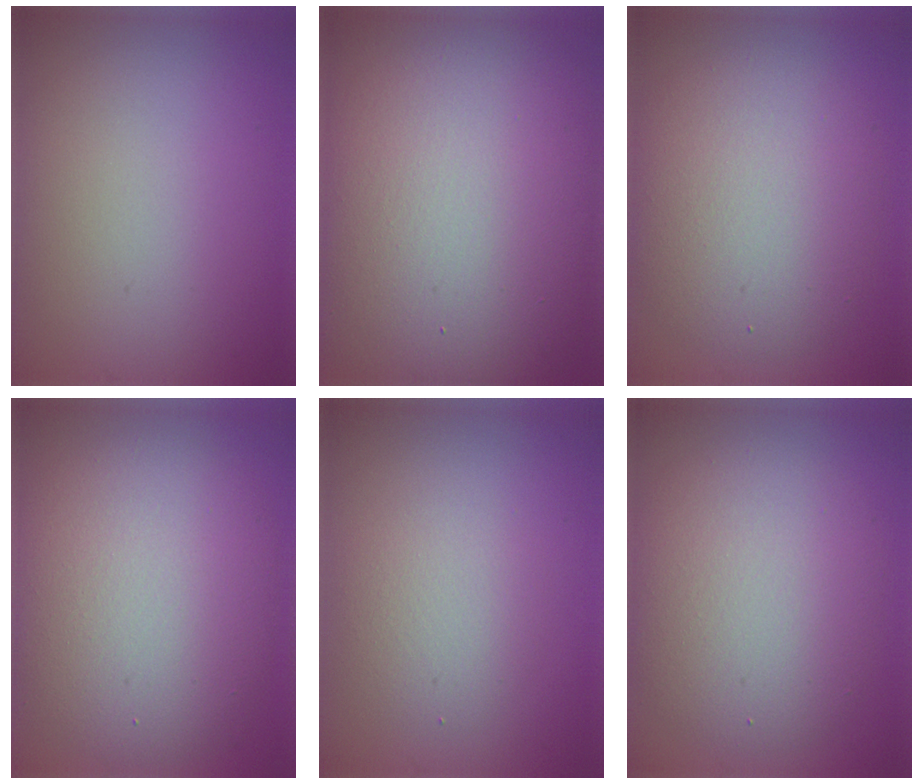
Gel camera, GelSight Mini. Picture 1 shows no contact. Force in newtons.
{"total": 17.6, "press": 17.5, "slide": 1.0}
{"total": 6.6, "press": 6.6, "slide": 0.5}
{"total": 9.8, "press": 9.8, "slide": 1.1}
{"total": 2.6, "press": 2.6, "slide": 0.1}
{"total": 6.7, "press": 6.7, "slide": 0.3}